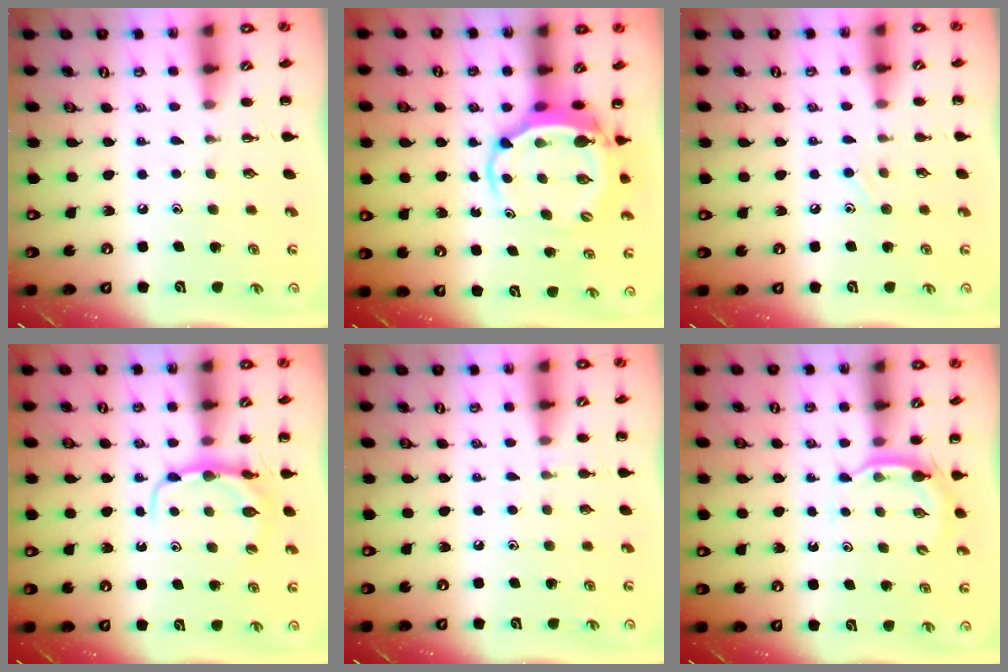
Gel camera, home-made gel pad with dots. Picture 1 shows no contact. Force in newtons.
{"total": 6.1, "press": 5.9, "slide": 1.6}
{"total": 6.7, "press": 6.3, "slide": 2.3}
{"total": 7.2, "press": 7.2, "slide": 0.9}
{"total": 4.5, "press": 4.3, "slide": 1.4}
{"total": 2.9, "press": 2.8, "slide": 0.7}